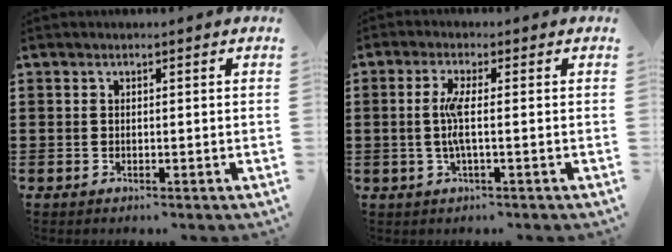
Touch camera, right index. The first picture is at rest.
{"total": 4.0, "force": [-0.3, 0.2, 3.9], "torque": [-0.087, -0.009, -0.013]}